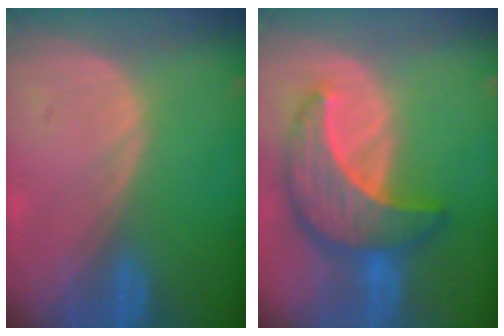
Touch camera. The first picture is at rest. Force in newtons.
{"total": 9.9, "press": 9.8, "slide": 0.6}